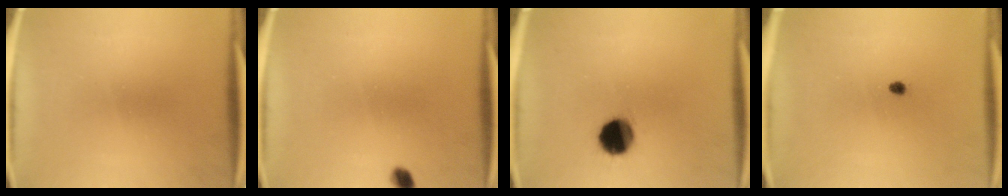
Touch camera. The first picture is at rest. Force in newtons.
{"total": 1.8}
{"total": 10.2}
{"total": 1.0}